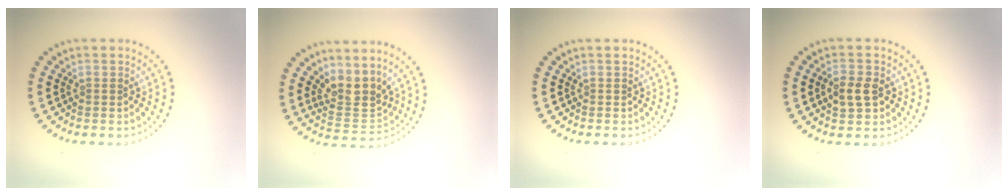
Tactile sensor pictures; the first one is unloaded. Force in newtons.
{"total": 3.3, "press": 2.5, "slide": 2.1}
{"total": 0.0}
{"total": 2.6, "press": 2.6, "slide": 0.0}